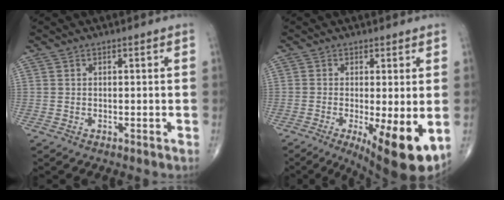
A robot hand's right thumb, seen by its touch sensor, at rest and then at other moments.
{"total": 11.6, "force": [-3.1, 3.1, 10.7], "torque": [-0.158, -0.026, -0.040]}